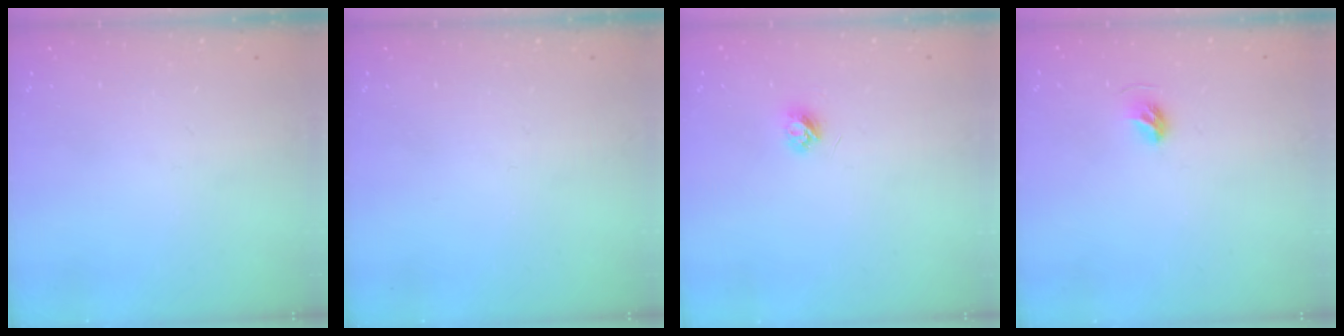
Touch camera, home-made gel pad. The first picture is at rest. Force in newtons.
{"total": 0.0}
{"total": 3.7, "press": 3.7, "slide": 0.4}
{"total": 4.9, "press": 4.8, "slide": 1.1}